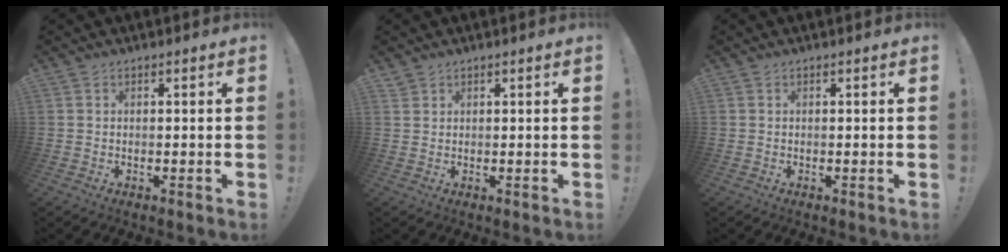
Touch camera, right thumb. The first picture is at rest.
{"total": 1.2, "force": [1.0, 0.6, 0.3], "torque": [-0.002, -0.006, 0.019]}
{"total": 0.0}